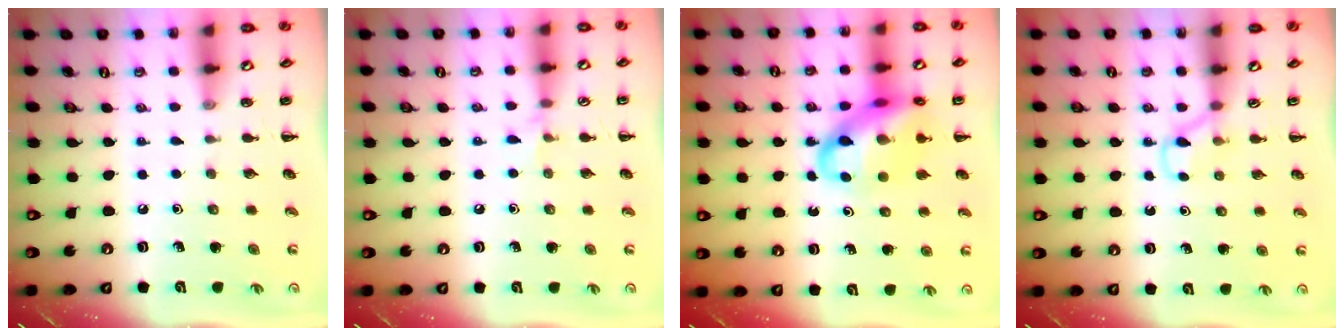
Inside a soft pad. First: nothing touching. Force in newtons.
{"total": 4.6, "press": 4.4, "slide": 1.5}
{"total": 17.5, "press": 17.2, "slide": 3.4}
{"total": 3.6, "press": 3.4, "slide": 1.3}